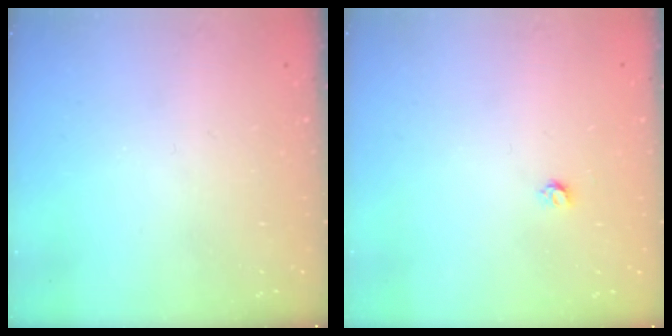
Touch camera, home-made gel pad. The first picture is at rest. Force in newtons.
{"total": 3.2, "press": 3.2, "slide": 0.3}